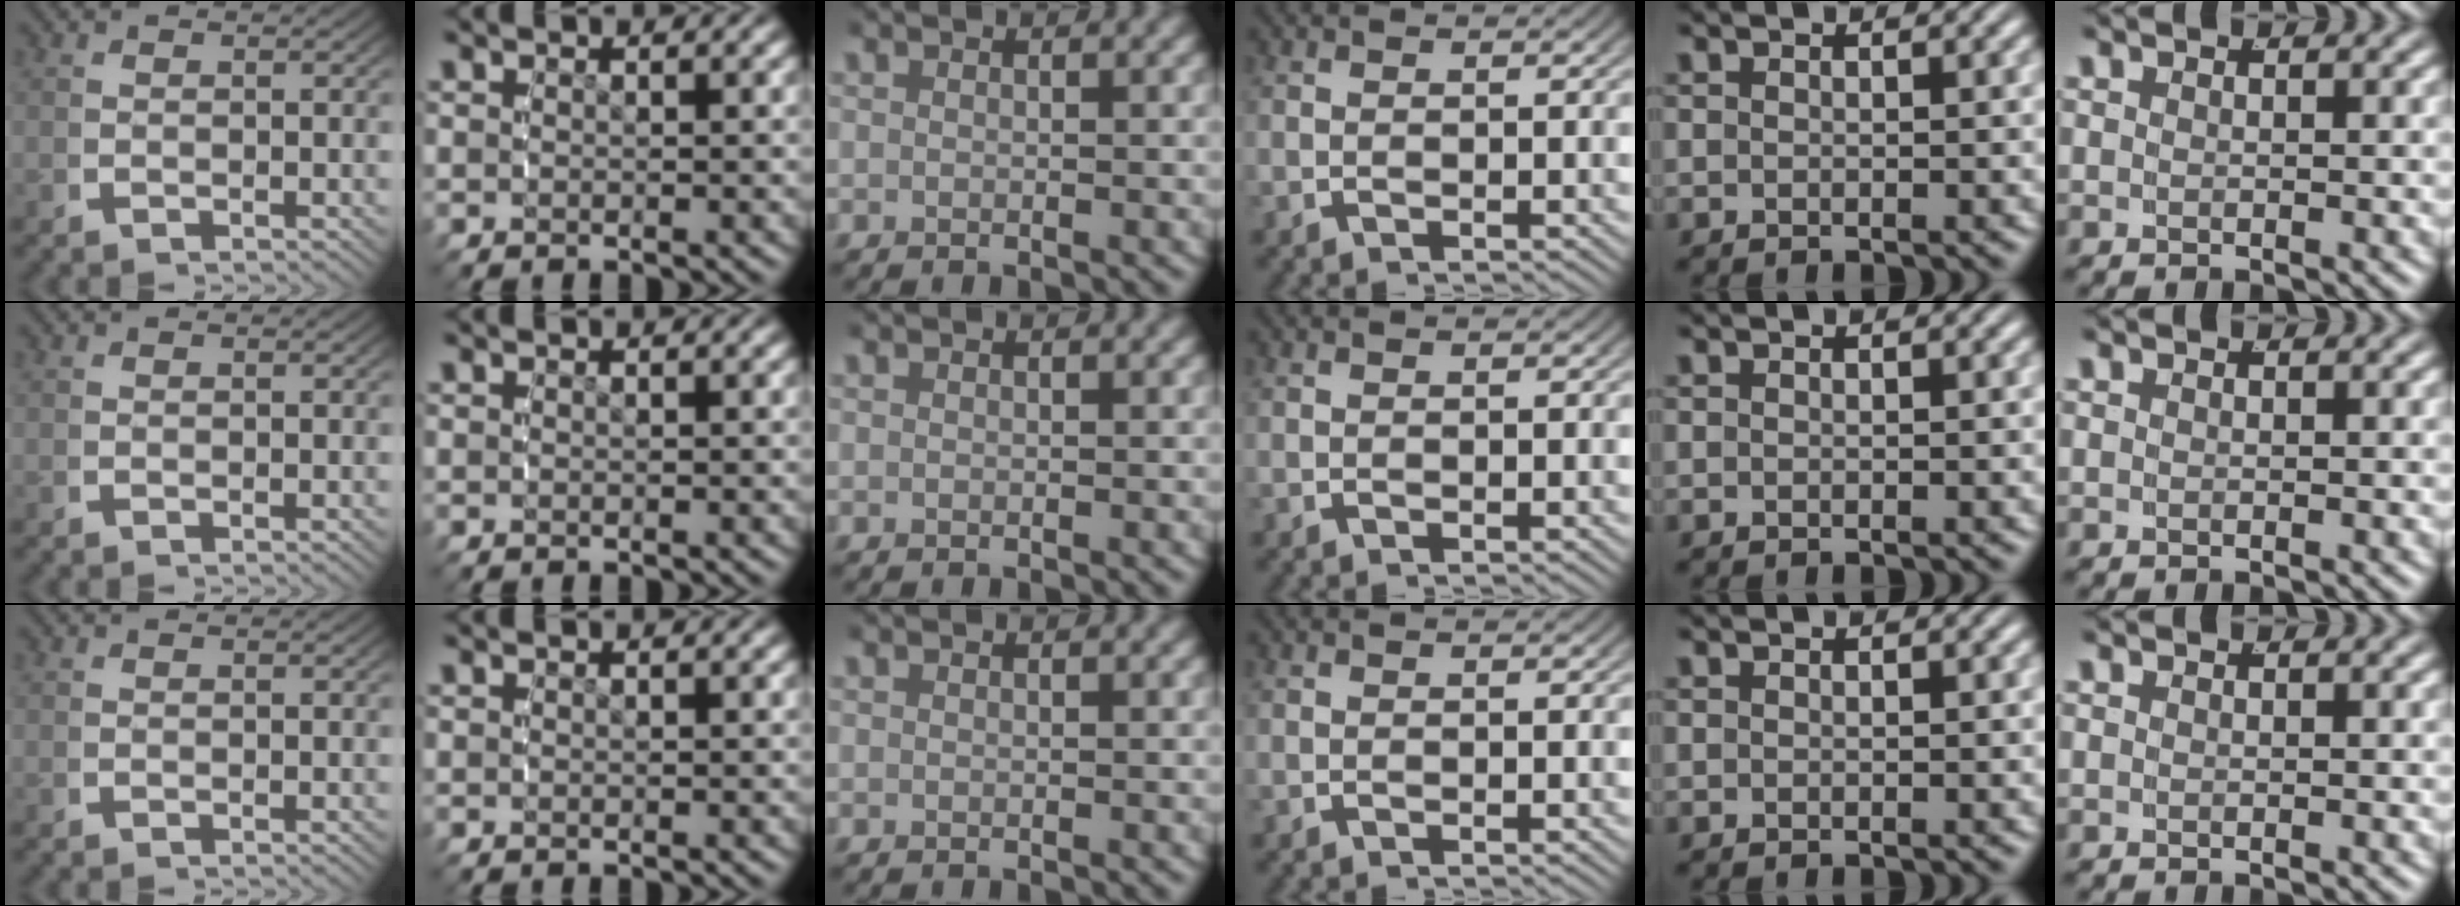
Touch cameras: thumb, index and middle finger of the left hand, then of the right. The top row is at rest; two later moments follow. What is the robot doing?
{"motion": "reach", "object": "markers"}